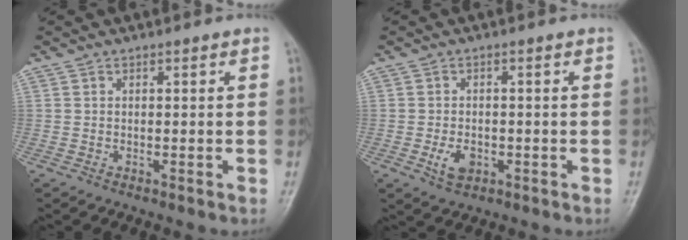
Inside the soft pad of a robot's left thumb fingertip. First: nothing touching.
{"total": 3.9, "force": [-1.2, 2.6, 2.7], "torque": [-0.044, 0.000, -0.017]}